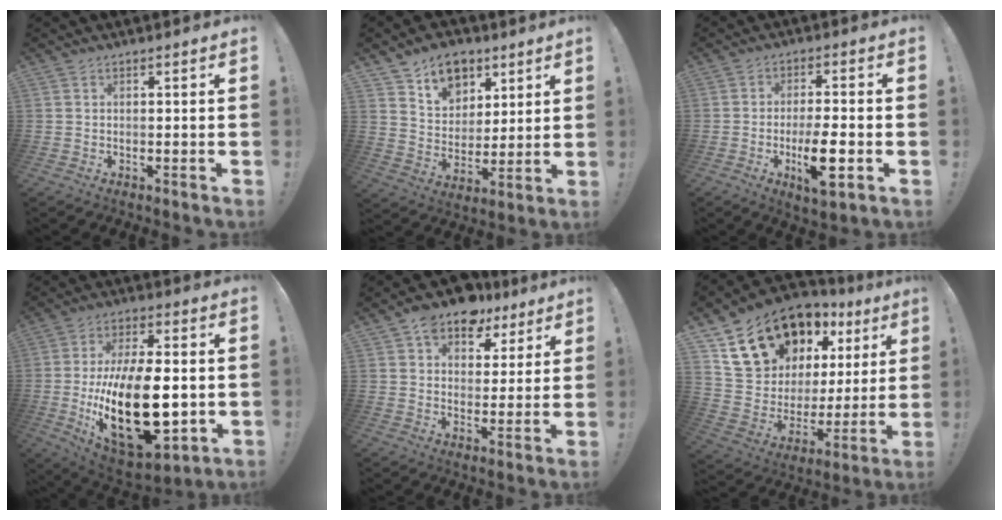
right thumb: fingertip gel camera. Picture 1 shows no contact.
{"total": 12.6, "force": [7.9, 8.8, 4.3], "torque": [-0.058, -0.050, 0.153]}
{"total": 10.2, "force": [-3.4, 2.7, 9.3], "torque": [-0.168, 0.001, -0.059]}
{"total": 27.7, "force": [-3.0, 13.4, 24.0], "torque": [-0.447, -0.005, -0.039]}
{"total": 12.3, "force": [9.4, 7.0, 4.0], "torque": [-0.075, -0.057, 0.174]}
{"total": 20.1, "force": [13.3, 12.3, 8.7], "torque": [-0.141, -0.087, 0.267]}